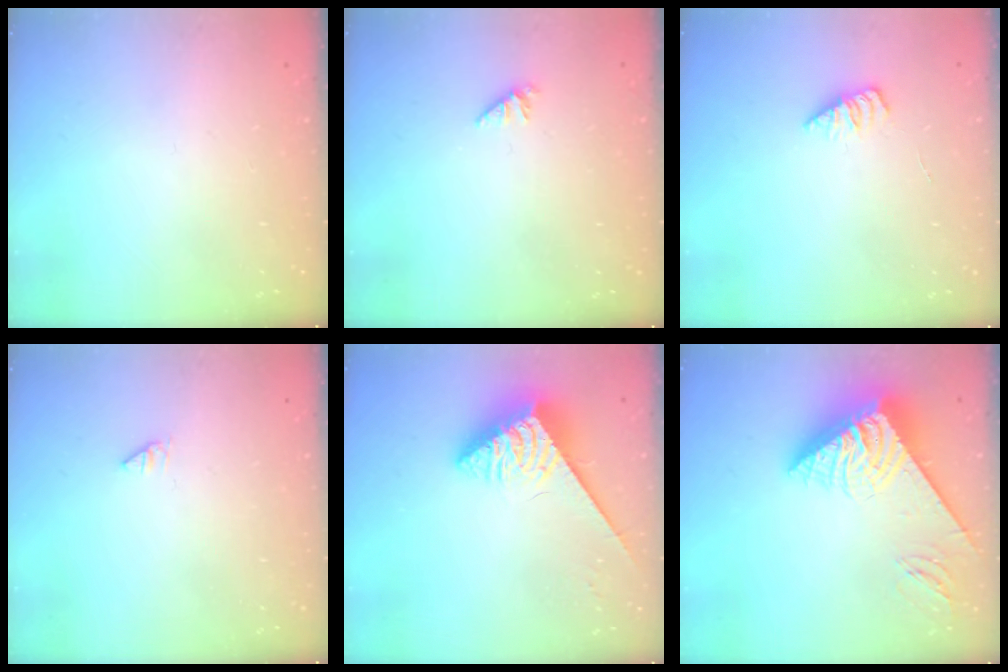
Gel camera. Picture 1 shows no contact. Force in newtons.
{"total": 0.0}
{"total": 2.2, "press": 2.1, "slide": 0.3}
{"total": 0.0}
{"total": 4.6, "press": 4.6, "slide": 0.5}
{"total": 12.9, "press": 12.8, "slide": 1.3}